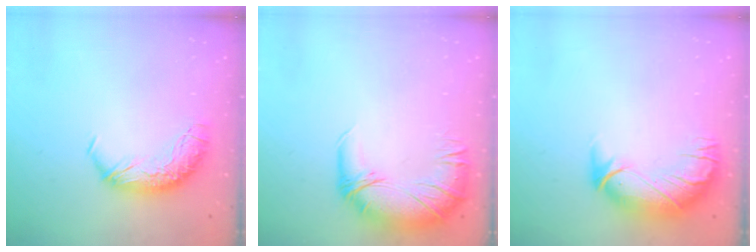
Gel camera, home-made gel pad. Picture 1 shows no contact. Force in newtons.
{"total": 2.8, "press": 0.1, "slide": 2.8}
{"total": 3.0, "press": 0.2, "slide": 2.9}